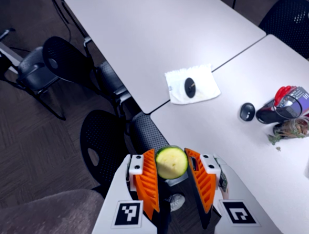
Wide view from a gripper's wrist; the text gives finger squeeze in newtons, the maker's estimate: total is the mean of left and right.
{"total": 8.4, "left": 7.9, "right": 8.8}